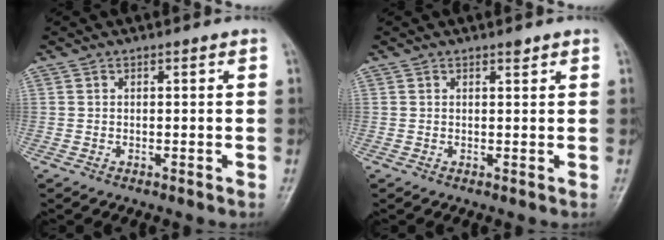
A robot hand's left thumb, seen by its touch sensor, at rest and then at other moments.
{"total": 1.1, "force": [0.8, 0.3, 0.6], "torque": [-0.007, -0.005, 0.013]}